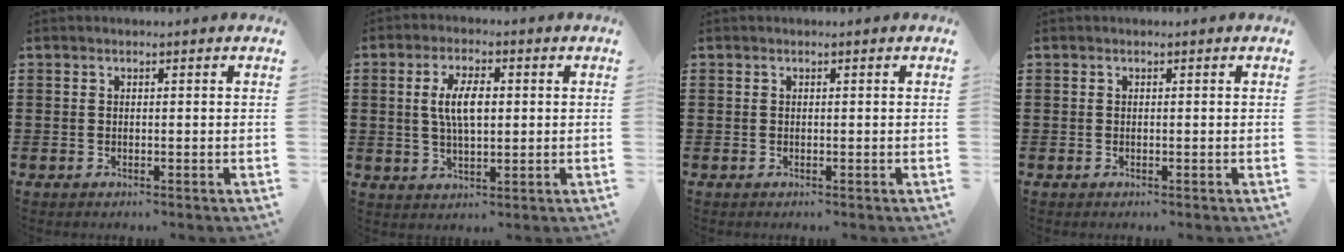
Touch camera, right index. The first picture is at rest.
{"total": 6.2, "force": [0.7, 2.4, 5.6], "torque": [-0.118, 0.007, 0.007]}
{"total": 0.0}
{"total": 0.0}